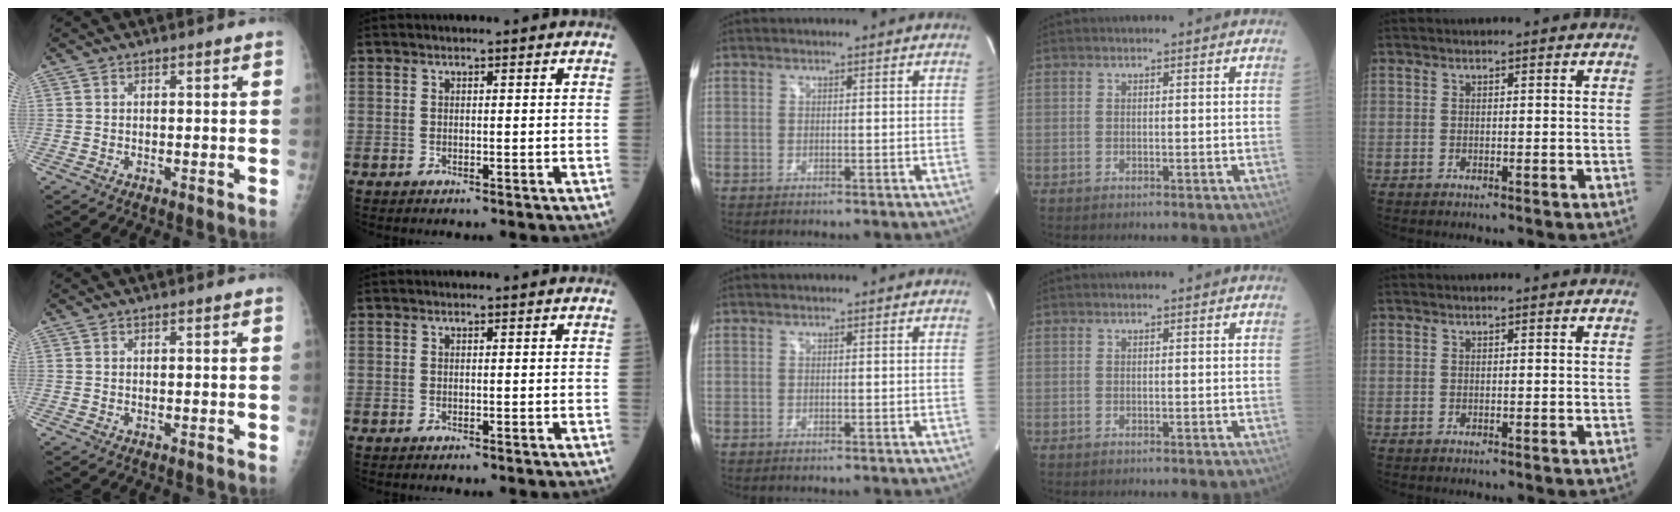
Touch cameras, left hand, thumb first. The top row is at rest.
{}